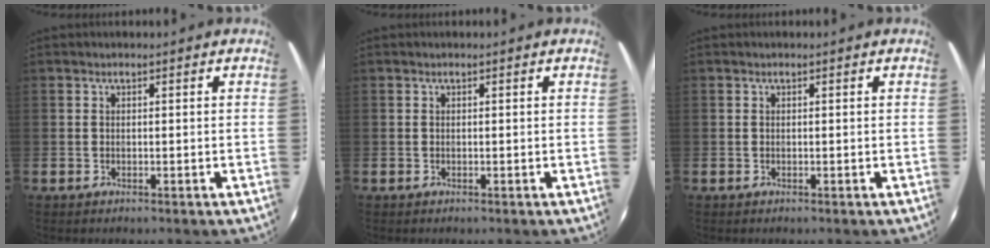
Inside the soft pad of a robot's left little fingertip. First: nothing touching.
{"total": 0.0}
{"total": 0.0}